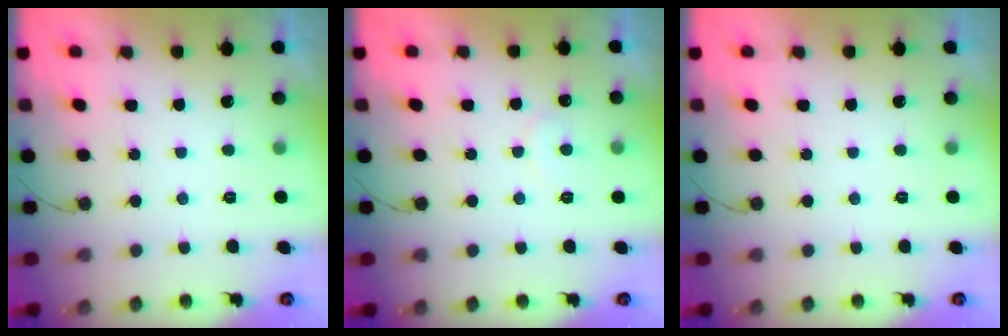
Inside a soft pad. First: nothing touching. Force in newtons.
{"total": 5.4, "press": 5.4, "slide": 0.3}
{"total": 0.0}